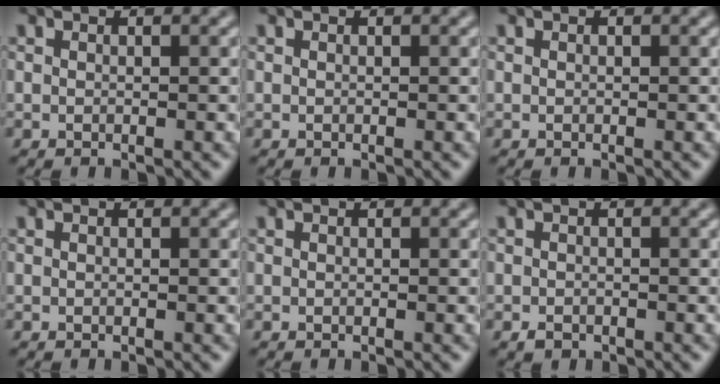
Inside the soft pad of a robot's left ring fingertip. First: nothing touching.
{"total": 0.0}
{"total": 0.0}
{"total": 0.0}
{"total": 0.0}
{"total": 0.8, "force": [-0.5, 0.6, 0.3], "torque": [-0.003, -0.003, -0.009]}